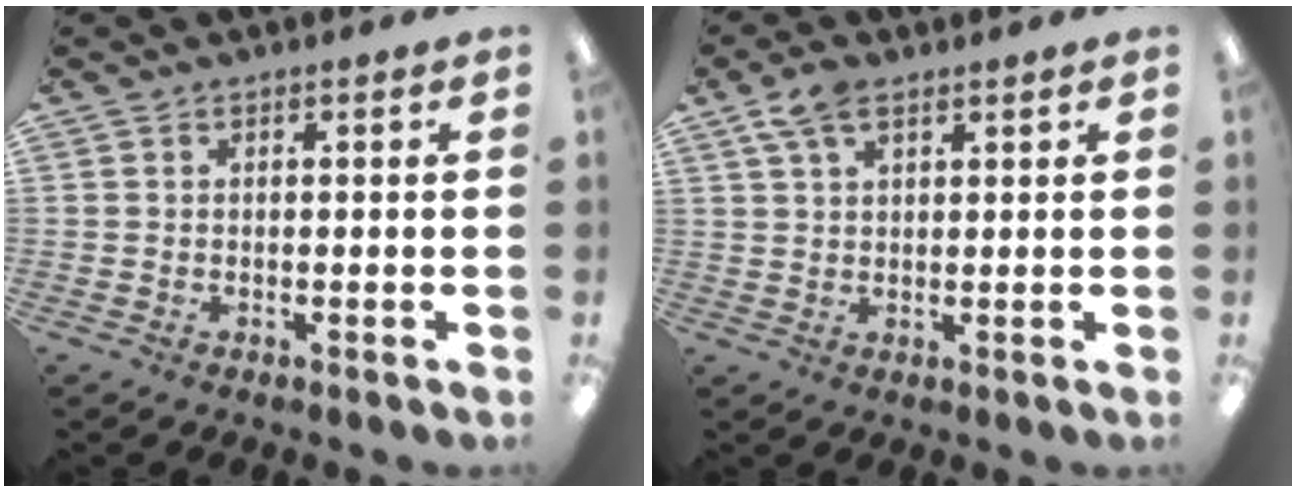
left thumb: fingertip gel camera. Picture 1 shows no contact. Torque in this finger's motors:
{"motor_torque": [-0.28, -0.17, -0.30, 0.25, 0.04]}